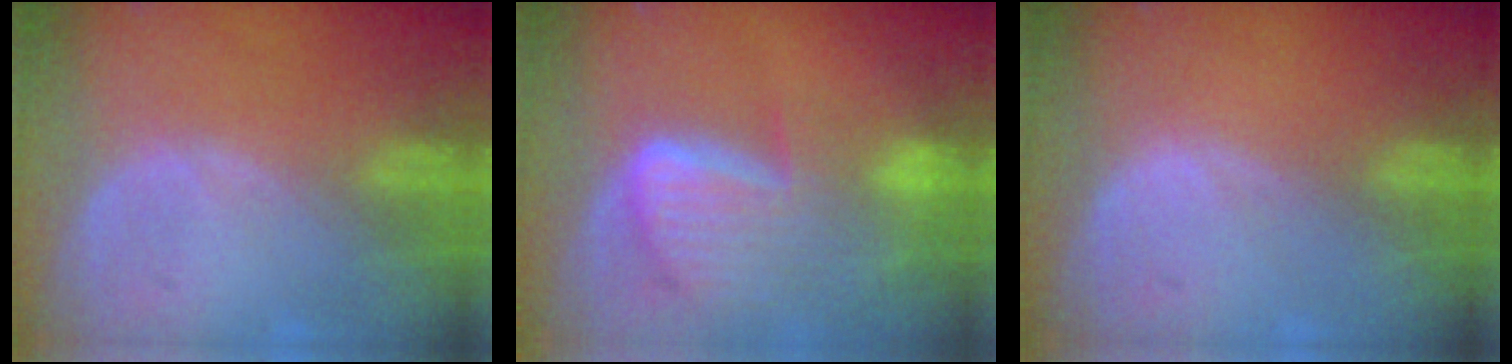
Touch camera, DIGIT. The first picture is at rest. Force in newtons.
{"total": 9.8, "press": 8.2, "slide": 5.3}
{"total": 0.0}